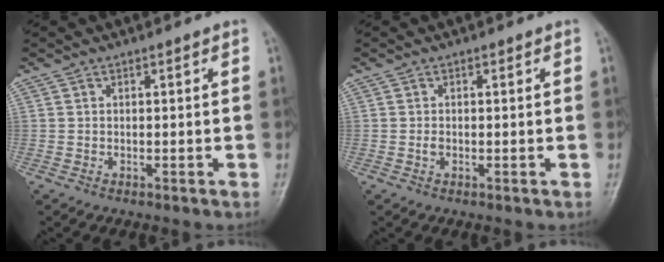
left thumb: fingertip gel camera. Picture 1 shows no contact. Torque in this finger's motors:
{"motor_torque": [0.17, 0.22, 0.04, -0.05, 0.00]}